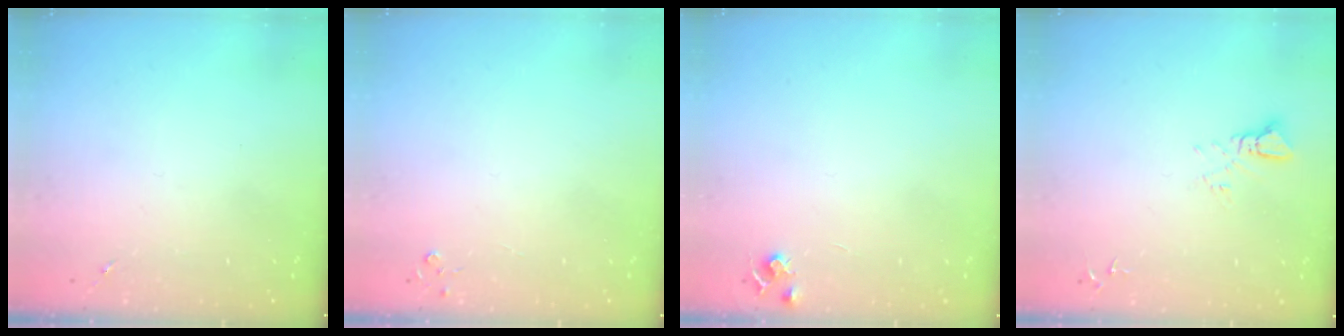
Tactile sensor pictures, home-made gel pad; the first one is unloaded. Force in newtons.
{"total": 2.7, "press": 2.7, "slide": 0.3}
{"total": 5.2, "press": 5.2, "slide": 0.7}
{"total": 3.8, "press": 3.8, "slide": 0.3}